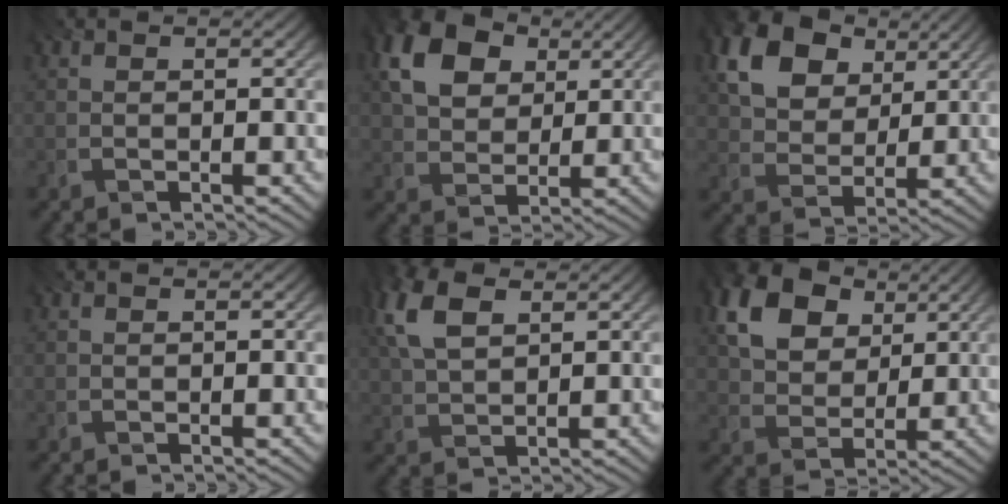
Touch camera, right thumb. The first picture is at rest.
{"total": 11.4, "force": [4.5, 7.9, 6.9], "torque": [-0.164, 0.021, 0.069]}
{"total": 15.5, "force": [7.4, 10.6, 8.5], "torque": [-0.200, 0.026, 0.146]}
{"total": 0.0}
{"total": 8.0, "force": [3.1, 4.2, 6.1], "torque": [-0.167, 0.016, 0.061]}
{"total": 13.8, "force": [6.4, 9.3, 7.9], "torque": [-0.186, 0.019, 0.117]}